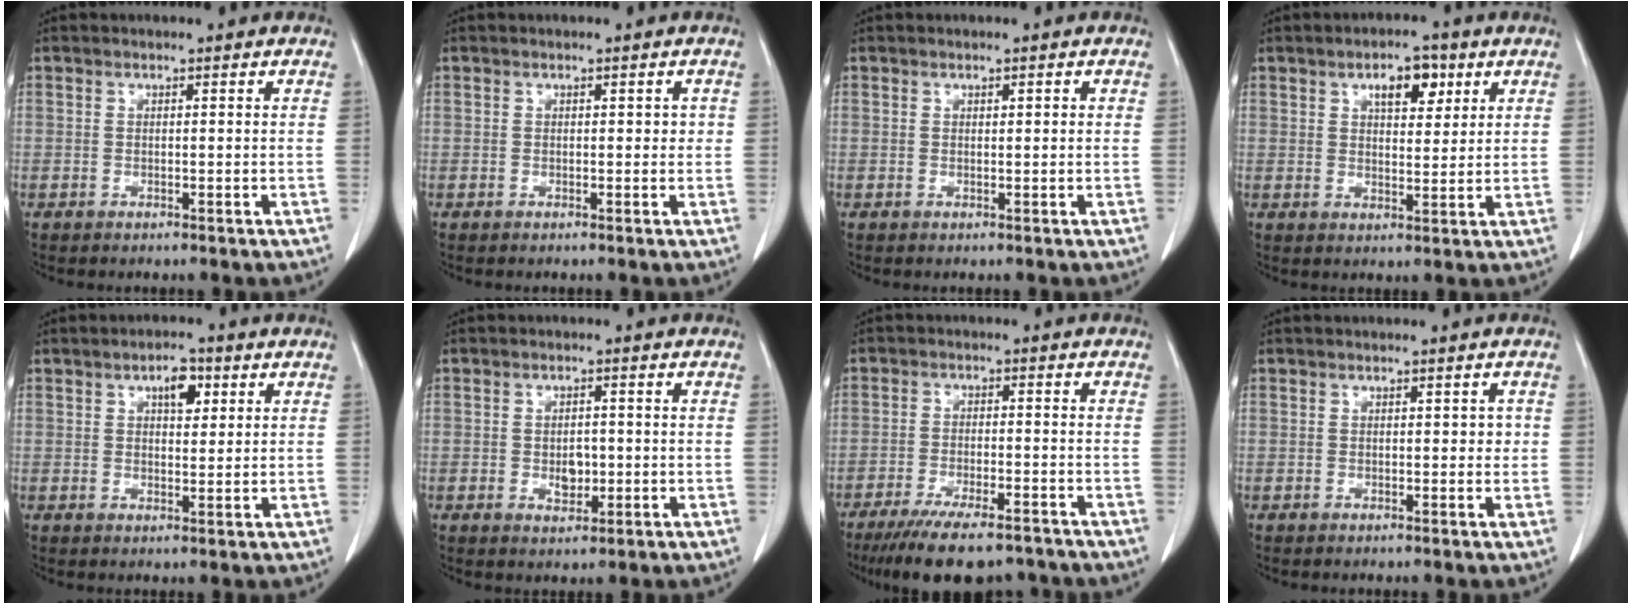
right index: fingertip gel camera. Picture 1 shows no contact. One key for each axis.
{"total": 1.0, "fx": 0.2, "fy": 0.8, "fz": 0.7, "tx": -0.007, "ty": 0.006, "tz": 0.003}
{"total": 0.7, "fx": 0.3, "fy": 0.3, "fz": 0.6, "tx": -0.012, "ty": 0.002, "tz": 0.005}
{"total": 5.5, "fx": 2.8, "fy": 2.6, "fz": 4.0, "tx": -0.065, "ty": 0.004, "tz": 0.043}
{"total": 3.9, "fx": 1.8, "fy": 1.9, "fz": 3.0, "tx": -0.049, "ty": 0.005, "tz": 0.026}
{"total": 3.2, "fx": -0.5, "fy": 2.1, "fz": 2.3, "tx": -0.038, "ty": 0.000, "tz": -0.002}
{"total": 12.5, "fx": -10.2, "fy": 2.7, "fz": 6.7, "tx": -0.107, "ty": -0.017, "tz": -0.156}
{"total": 1.3, "fx": 0.2, "fy": 0.9, "fz": 0.9, "tx": -0.010, "ty": 0.007, "tz": 0.002}